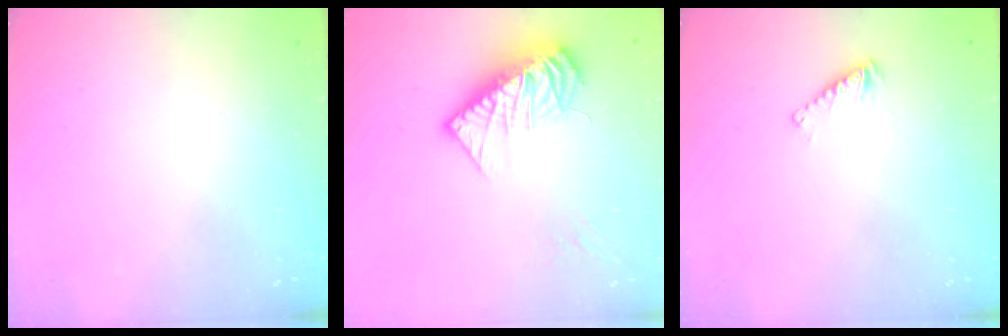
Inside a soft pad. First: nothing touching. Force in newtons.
{"total": 13.2, "press": 13.1, "slide": 1.1}
{"total": 3.2, "press": 3.2, "slide": 0.4}